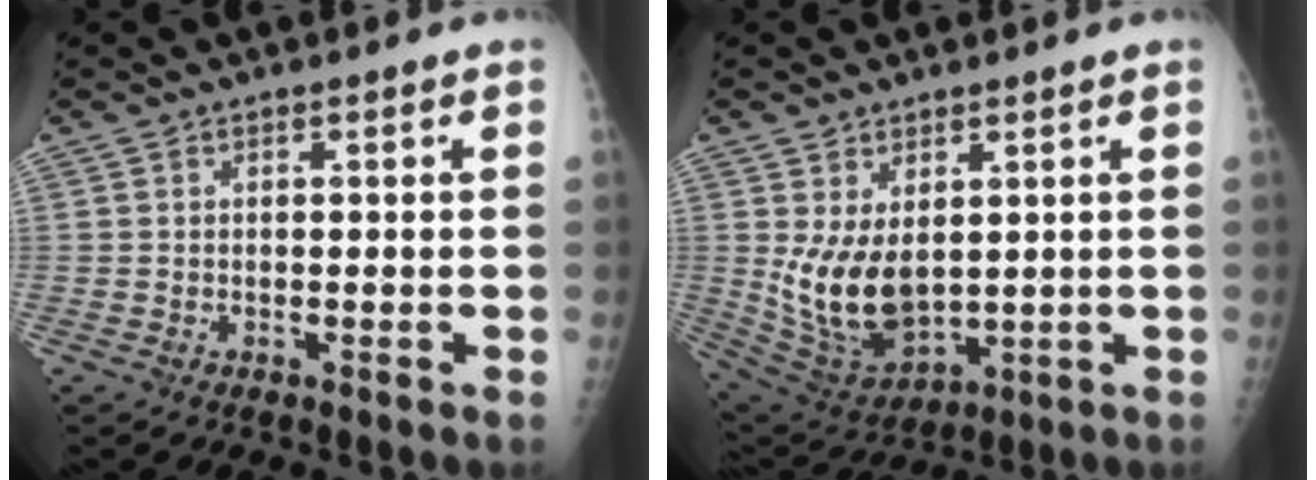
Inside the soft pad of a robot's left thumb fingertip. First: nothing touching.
{"total": 11.7, "force": [1.4, 7.4, 9.0], "torque": [-0.150, -0.021, 0.053]}